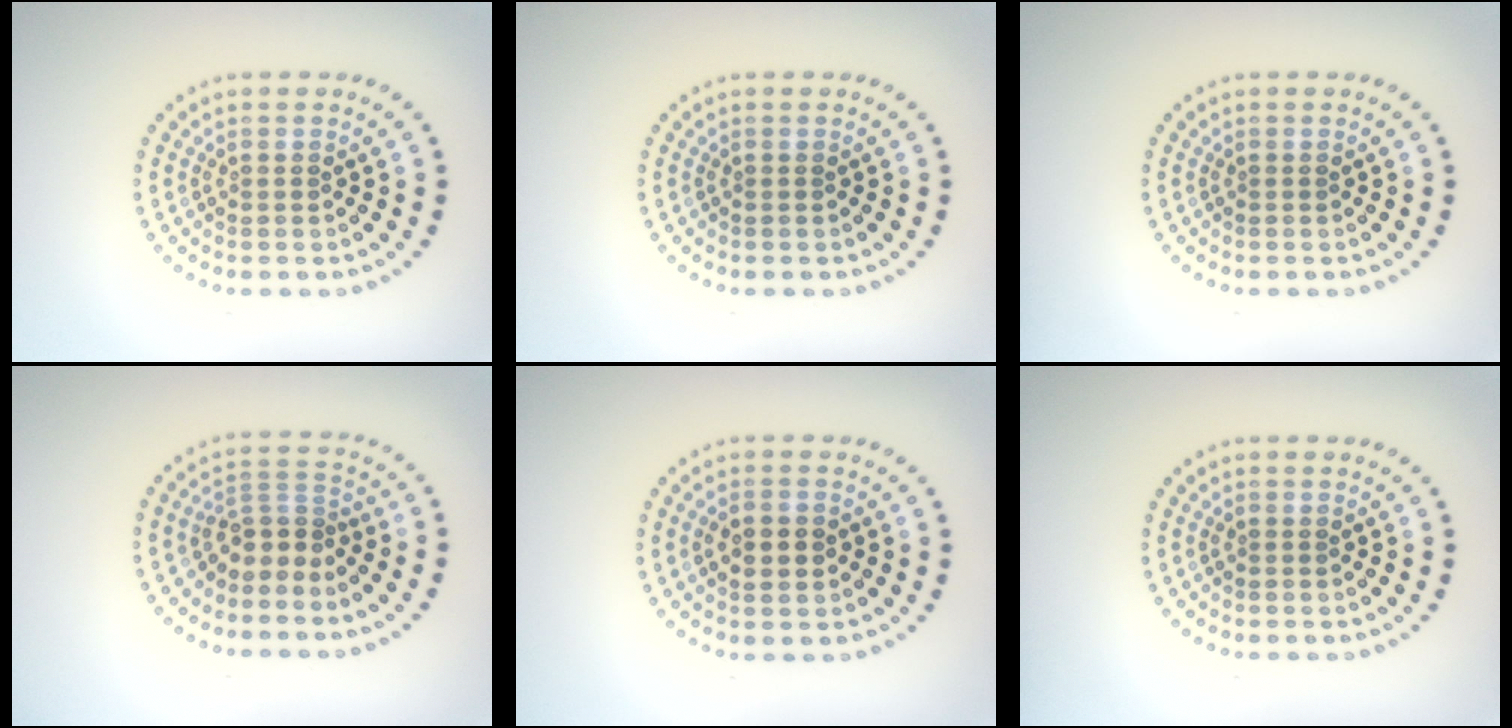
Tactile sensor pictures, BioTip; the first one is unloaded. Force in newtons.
{"total": 0.0}
{"total": 0.0}
{"total": 2.7, "press": 1.8, "slide": 2.0}
{"total": 2.2, "press": 2.1, "slide": 0.1}
{"total": 0.0}